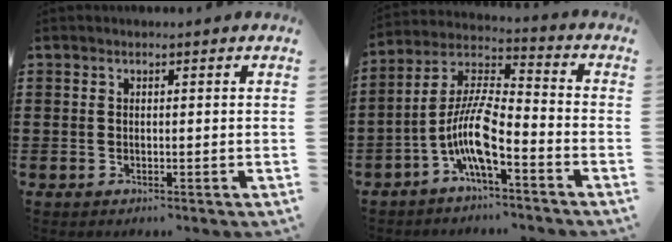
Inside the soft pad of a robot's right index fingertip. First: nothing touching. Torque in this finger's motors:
{"motor_torque": [2.14, 0.00, 1.05, 0.21]}